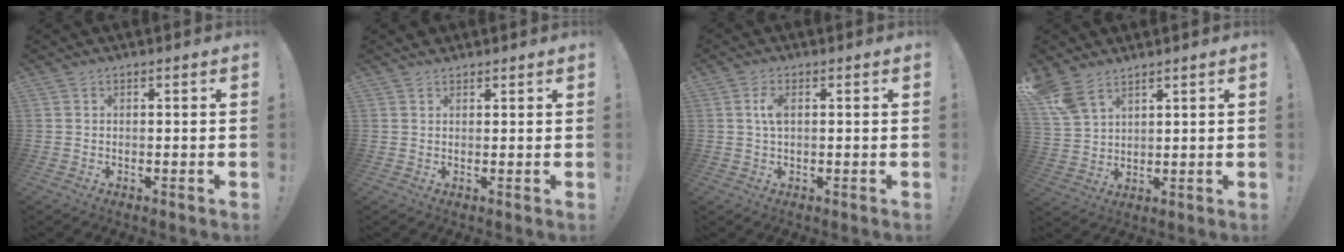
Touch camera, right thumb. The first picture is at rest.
{"total": 1.6, "force": [1.5, 0.4, 0.1], "torque": [0.012, -0.010, 0.026]}
{"total": 3.6, "force": [0.6, 1.6, 3.2], "torque": [-0.051, 0.002, 0.006]}
{"total": 7.6, "force": [5.5, 3.8, 3.5], "torque": [-0.069, -0.024, 0.111]}